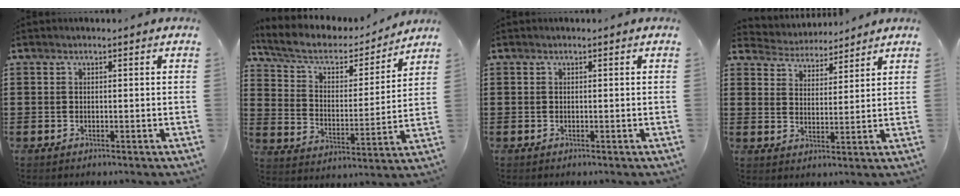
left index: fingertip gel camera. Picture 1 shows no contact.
{"total": 6.1, "force": [4.8, 2.7, 2.7], "torque": [-0.078, -0.027, 0.078]}
{"total": 0.0}
{"total": 3.9, "force": [3.8, 0.8, -0.5], "torque": [-0.013, -0.020, 0.064]}